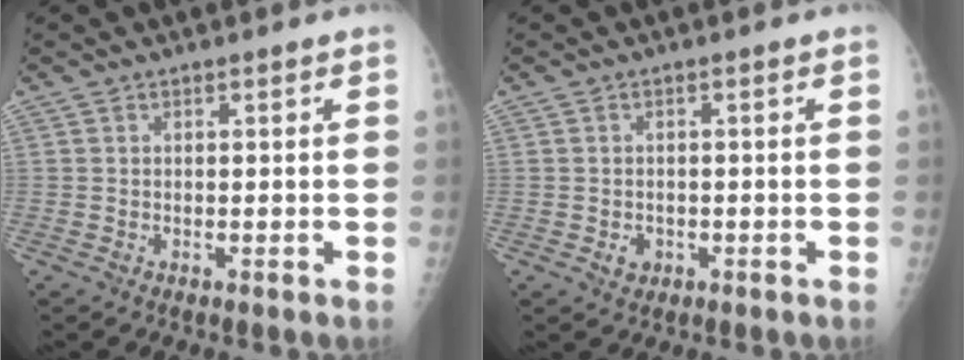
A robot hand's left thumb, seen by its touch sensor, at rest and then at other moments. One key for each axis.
{"total": 2.1, "fx": -0.6, "fy": 1.8, "fz": 0.9, "tx": -0.005, "ty": 0.003, "tz": -0.004}